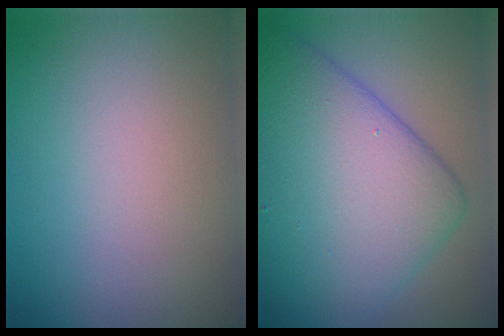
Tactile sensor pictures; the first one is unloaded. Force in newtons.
{"total": 11.8, "press": 11.8, "slide": 0.4}